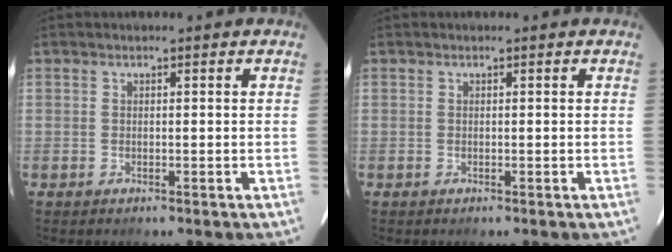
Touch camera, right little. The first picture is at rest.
{"total": 0.0}